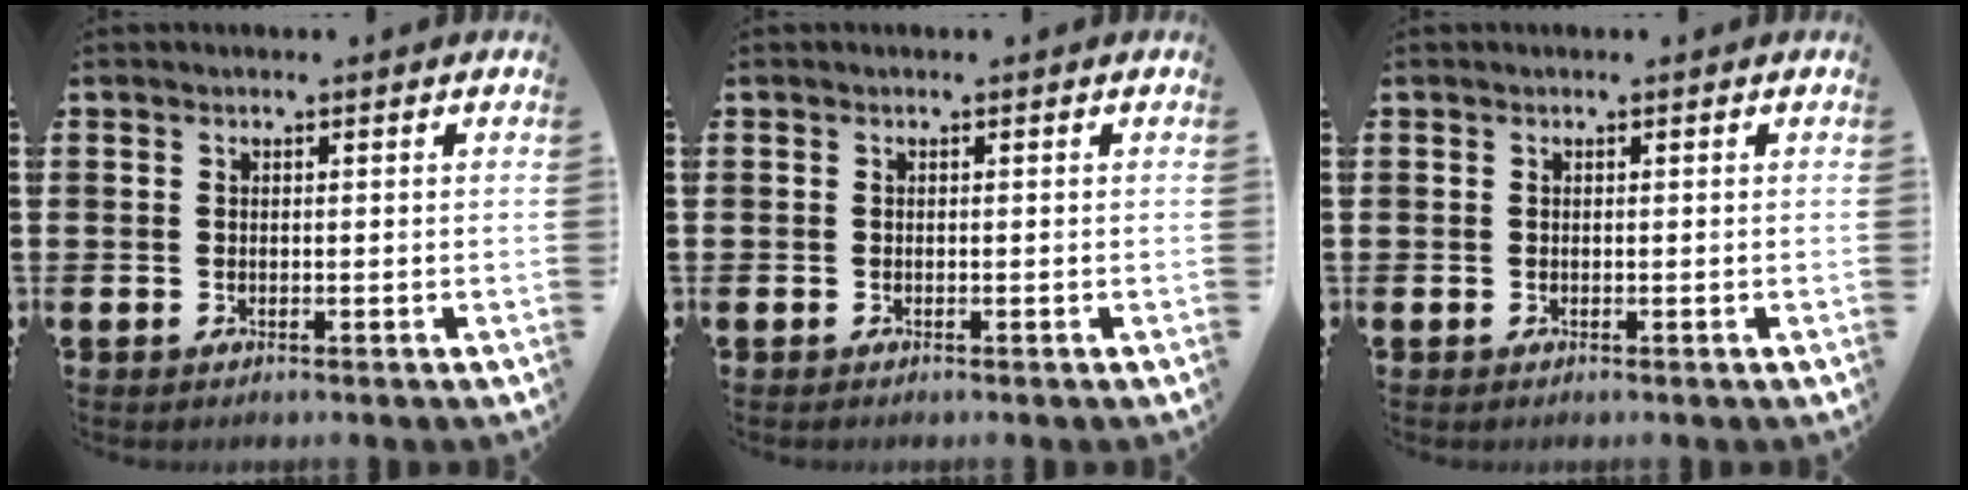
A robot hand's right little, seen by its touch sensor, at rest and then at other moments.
{"total": 0.0}
{"total": 0.0}